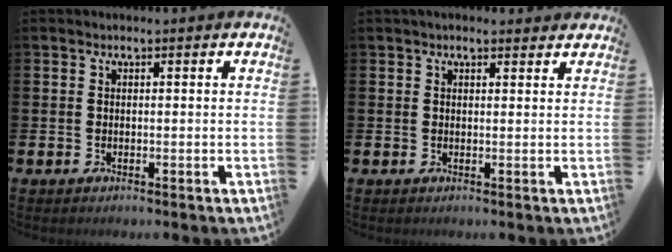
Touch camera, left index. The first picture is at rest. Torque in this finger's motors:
{"motor_torque": [0.92, -1.21, 0.02, 0.11]}